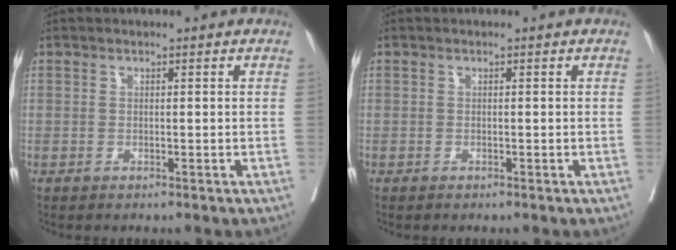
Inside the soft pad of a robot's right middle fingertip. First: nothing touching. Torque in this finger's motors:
{"motor_torque": [-0.31, 0.12, -0.05, 0.01]}